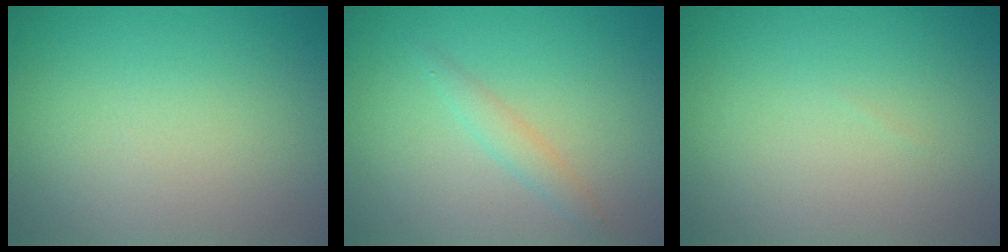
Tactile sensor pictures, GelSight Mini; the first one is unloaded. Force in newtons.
{"total": 1.5, "press": 1.5, "slide": 0.1}
{"total": 0.0}